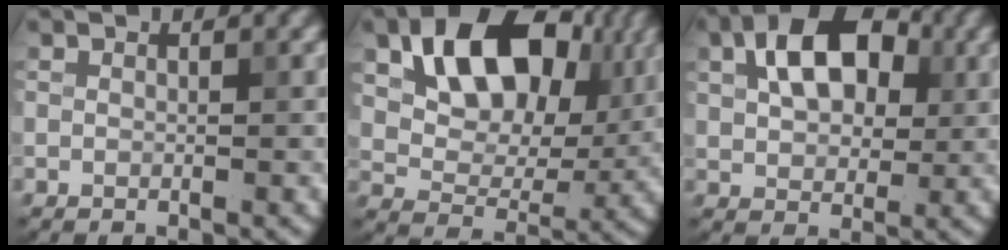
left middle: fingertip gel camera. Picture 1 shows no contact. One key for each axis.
{"total": 11.9, "fx": 4.6, "fy": 7.6, "fz": 8.0, "tx": -0.120, "ty": 0.005, "tz": 0.075}
{"total": 8.0, "fx": 2.6, "fy": 5.1, "fz": 5.7, "tx": -0.101, "ty": 0.019, "tz": 0.031}